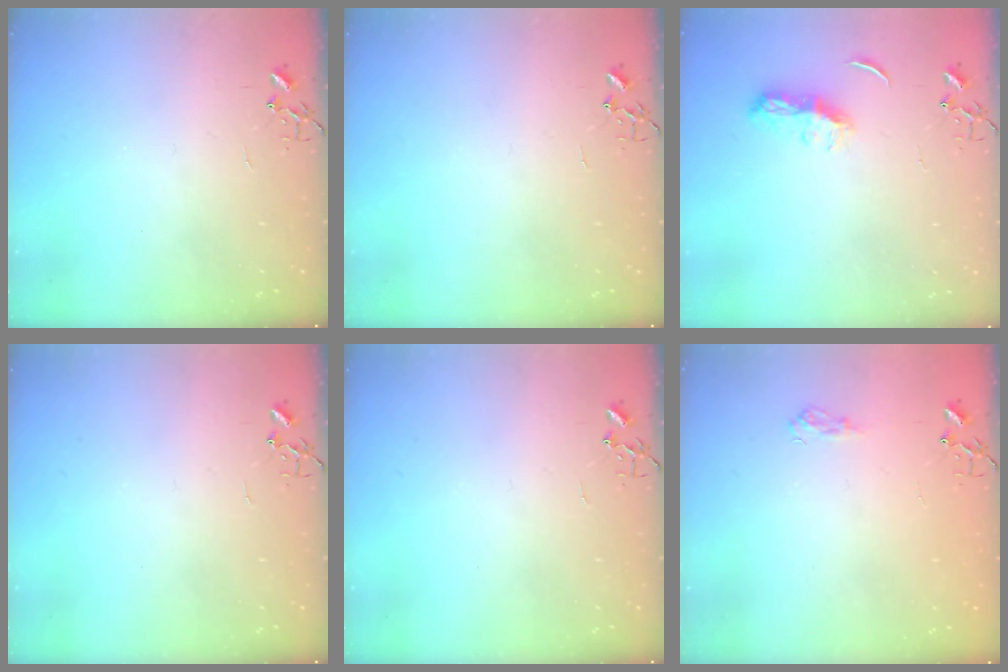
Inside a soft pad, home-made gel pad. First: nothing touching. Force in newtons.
{"total": 0.0}
{"total": 7.2, "press": 7.2, "slide": 0.7}
{"total": 0.0}
{"total": 0.0}
{"total": 7.5, "press": 7.4, "slide": 0.9}